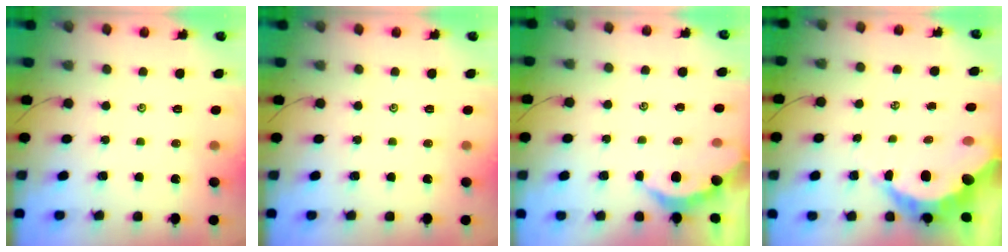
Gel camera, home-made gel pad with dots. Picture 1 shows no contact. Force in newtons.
{"total": 0.0}
{"total": 2.2, "press": 2.2, "slide": 0.4}
{"total": 13.4, "press": 13.3, "slide": 1.4}